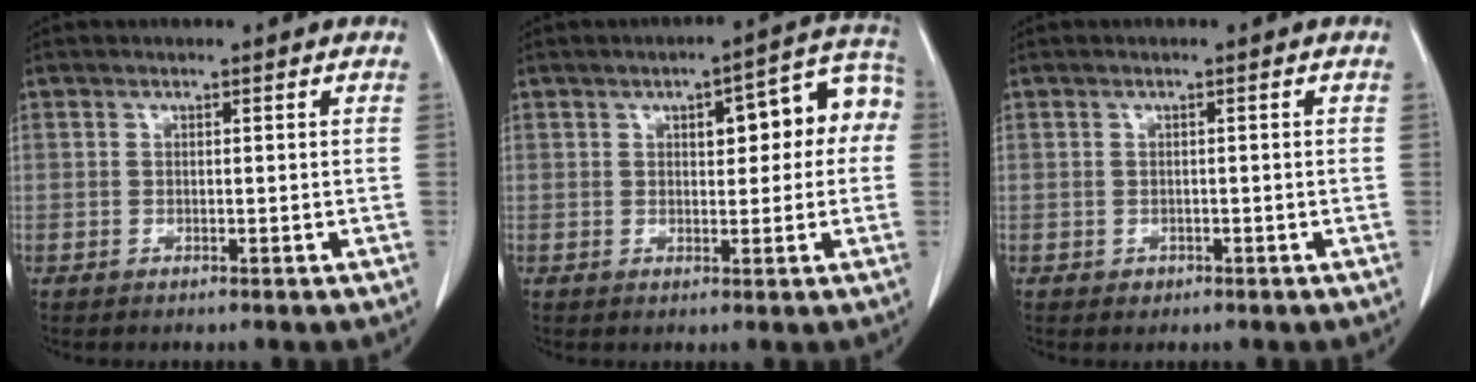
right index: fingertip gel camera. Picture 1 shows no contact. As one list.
[{"total": 9.6, "force": [1.8, 3.5, 8.8], "torque": [-0.101, 0.042, 0.019]}, {"total": 0.9, "force": [-0.4, 0.8, 0.1], "torque": [-0.003, 0.002, -0.005]}]